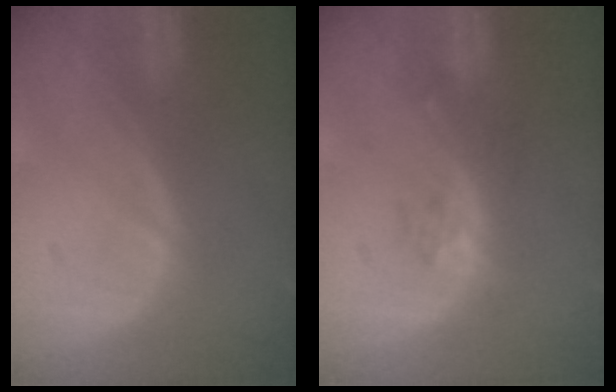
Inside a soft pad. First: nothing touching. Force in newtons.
{"total": 2.6, "press": 2.6, "slide": 0.2}